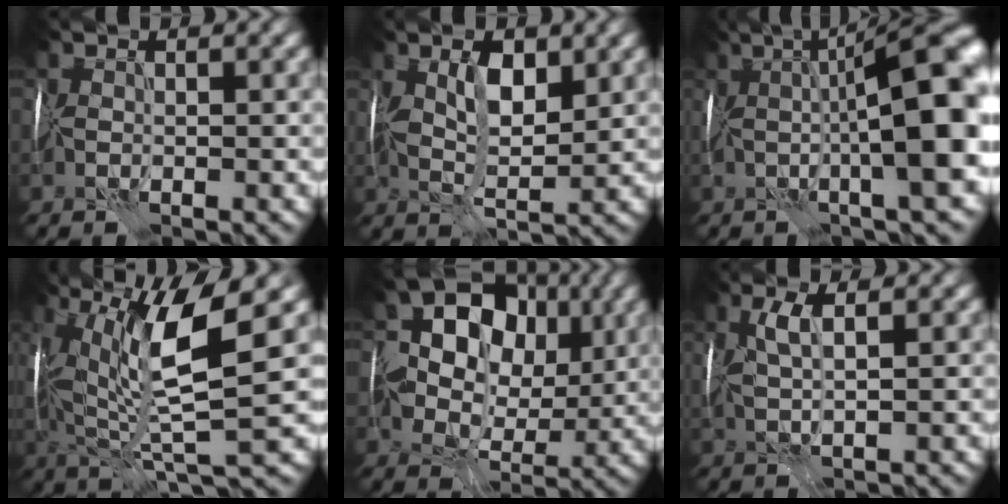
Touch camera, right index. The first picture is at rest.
{"total": 4.1, "force": [1.4, 1.8, 3.4], "torque": [-0.065, 0.006, 0.030]}
{"total": 10.9, "force": [0.9, 2.2, 10.6], "torque": [-0.138, 0.021, 0.016]}
{"total": 10.7, "force": [2.4, 2.6, 10.1], "torque": [-0.206, 0.003, 0.051]}
{"total": 10.6, "force": [2.4, 8.4, 6.1], "torque": [-0.077, 0.025, 0.024]}
{"total": 2.5, "force": [1.0, 0.4, 2.2], "torque": [-0.050, 0.010, 0.021]}